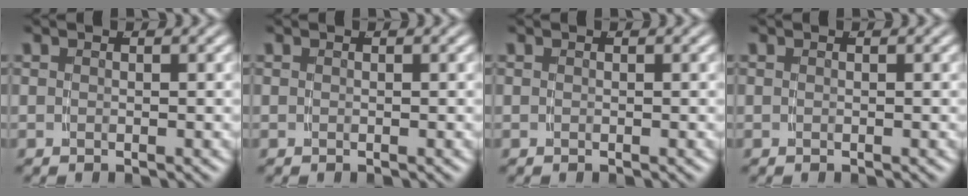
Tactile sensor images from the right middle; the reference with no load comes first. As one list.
[{"total": 0.0}, {"total": 0.0}, {"total": 0.0}]